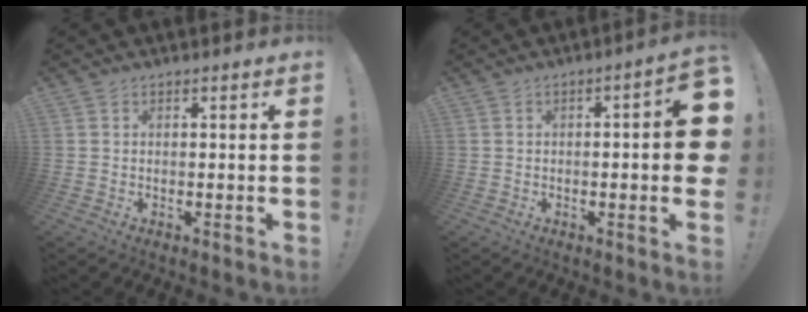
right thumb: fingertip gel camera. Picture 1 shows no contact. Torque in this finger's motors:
{"motor_torque": [1.41, 2.01, 0.82, -0.76, 0.05]}